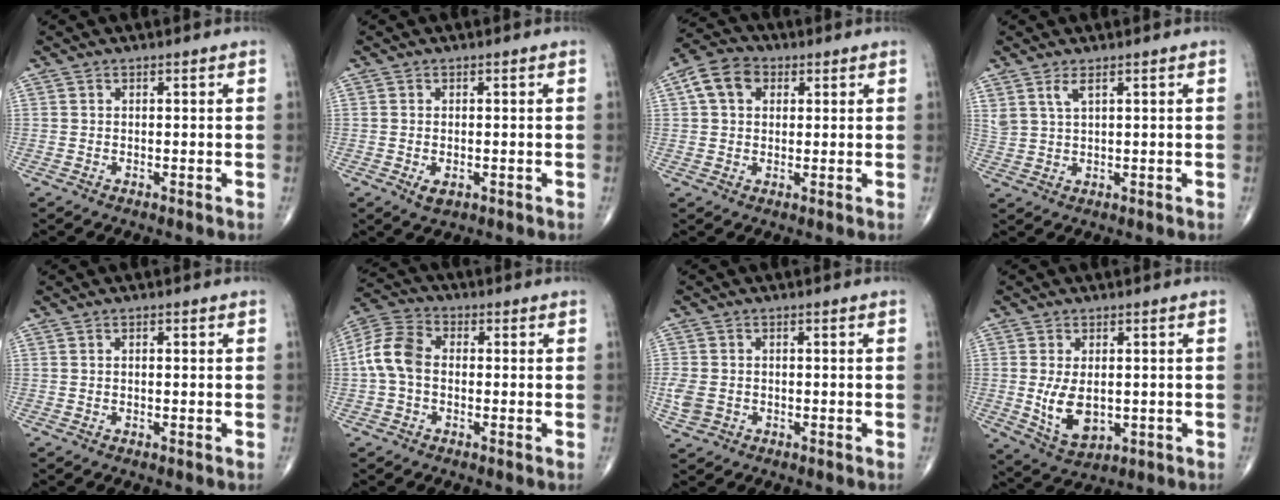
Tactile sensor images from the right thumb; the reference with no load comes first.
{"total": 2.3, "force": [-0.7, 1.4, 1.8], "torque": [-0.026, 0.000, -0.006]}
{"total": 7.5, "force": [2.2, 5.6, 4.4], "torque": [-0.071, 0.012, 0.032]}
{"total": 3.0, "force": [1.8, 0.9, 2.2], "torque": [-0.049, -0.008, 0.043]}
{"total": 0.5, "force": [0.1, 0.2, 0.5], "torque": [-0.011, 0.000, 0.001]}
{"total": 8.6, "force": [-0.5, 5.9, 6.2], "torque": [-0.127, 0.026, -0.021]}
{"total": 4.4, "force": [-1.0, 3.5, 2.4], "torque": [-0.058, 0.005, -0.015]}
{"total": 7.9, "force": [-0.4, 4.8, 6.3], "torque": [-0.099, -0.015, 0.008]}